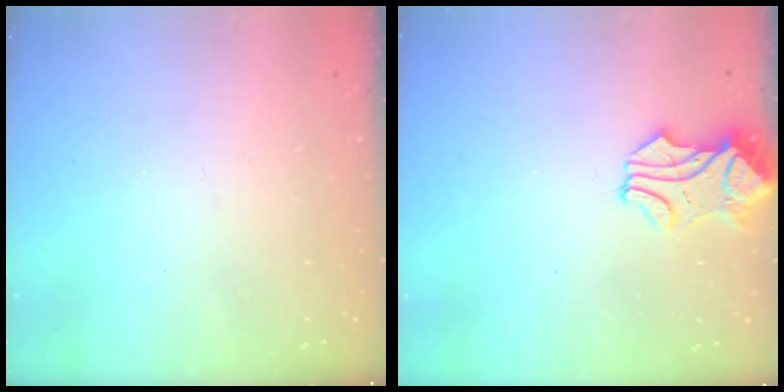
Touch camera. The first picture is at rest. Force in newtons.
{"total": 1.6, "press": 1.3, "slide": 0.9}